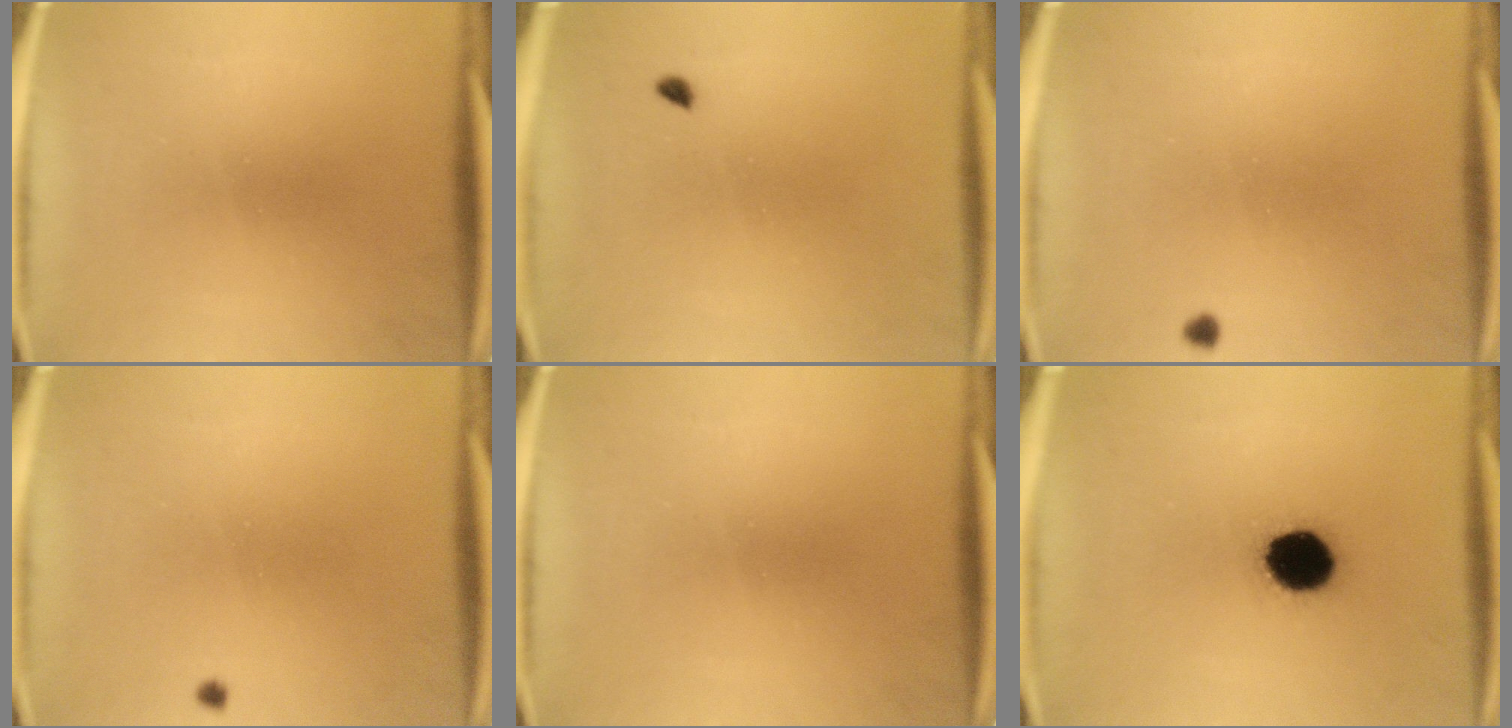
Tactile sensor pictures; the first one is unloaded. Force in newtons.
{"total": 0.8}
{"total": 0.7}
{"total": 0.5}
{"total": 0.0}
{"total": 11.8}